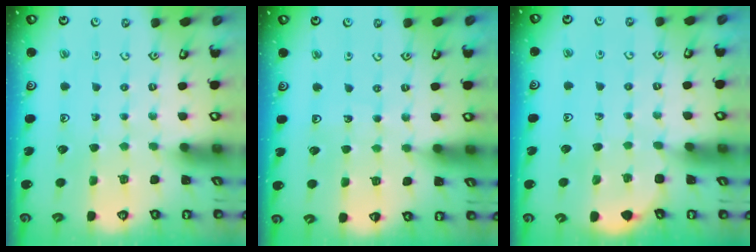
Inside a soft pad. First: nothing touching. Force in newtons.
{"total": 2.9, "press": 2.1, "slide": 2.1}
{"total": 3.0, "press": 3.0, "slide": 0.3}